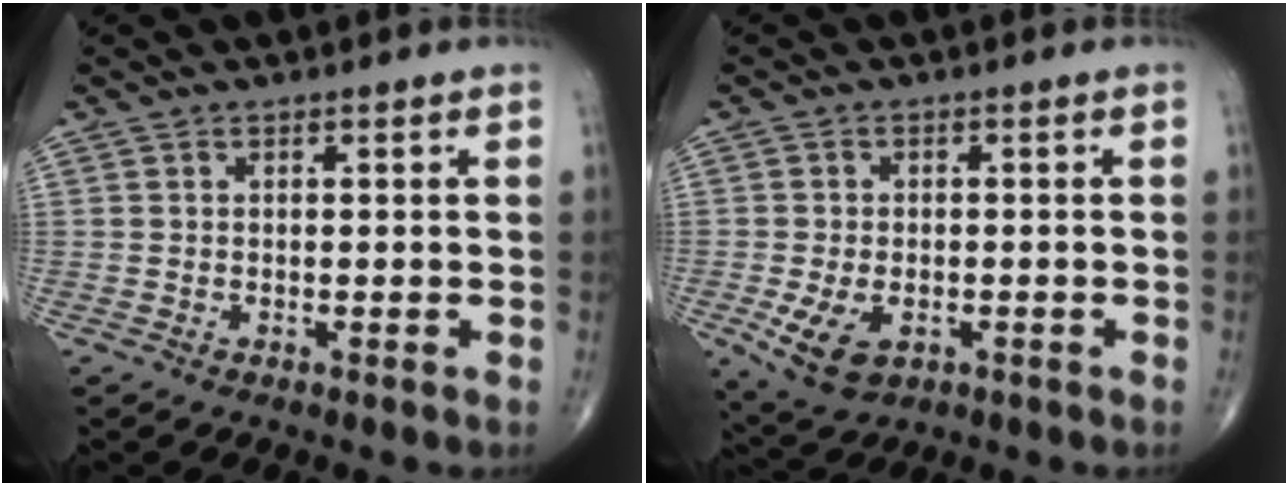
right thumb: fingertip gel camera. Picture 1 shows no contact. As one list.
[{"total": 7.3, "force": [-2.4, 4.4, 5.3], "torque": [-0.098, -0.003, -0.033]}]